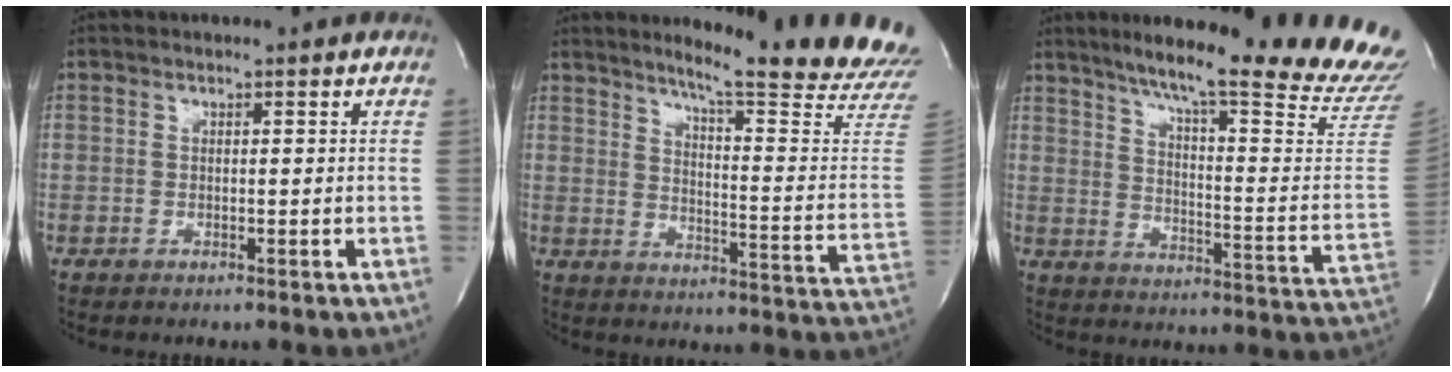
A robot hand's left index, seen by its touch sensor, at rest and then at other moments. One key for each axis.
{"total": 22.5, "fx": 20.0, "fy": -1.1, "fz": 10.4, "tx": -0.146, "ty": -0.118, "tz": 0.239}
{"total": 28.5, "fx": 24.5, "fy": 0.0, "fz": 14.5, "tx": -0.197, "ty": -0.096, "tz": 0.309}